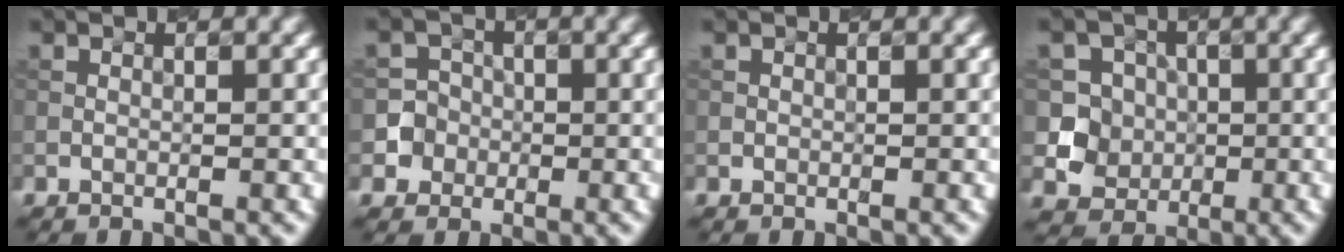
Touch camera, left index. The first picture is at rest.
{"total": 4.4, "force": [-1.4, 4.1, 0.3], "torque": [0.014, 0.016, -0.036]}
{"total": 0.0}
{"total": 4.2, "force": [0.0, 4.0, 1.3], "torque": [-0.009, 0.008, -0.019]}